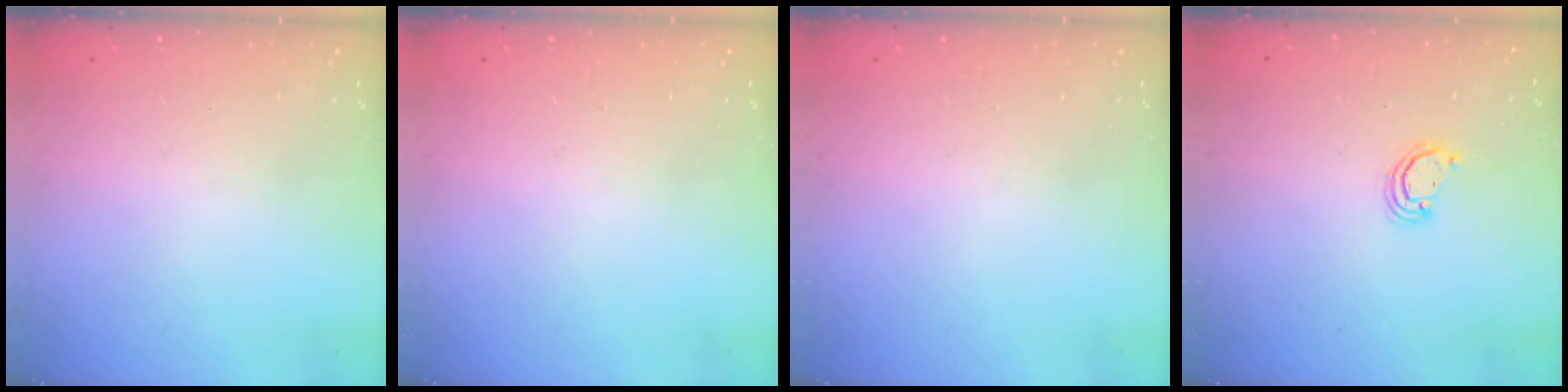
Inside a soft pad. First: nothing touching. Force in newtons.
{"total": 0.0}
{"total": 0.0}
{"total": 2.0, "press": 2.0, "slide": 0.2}